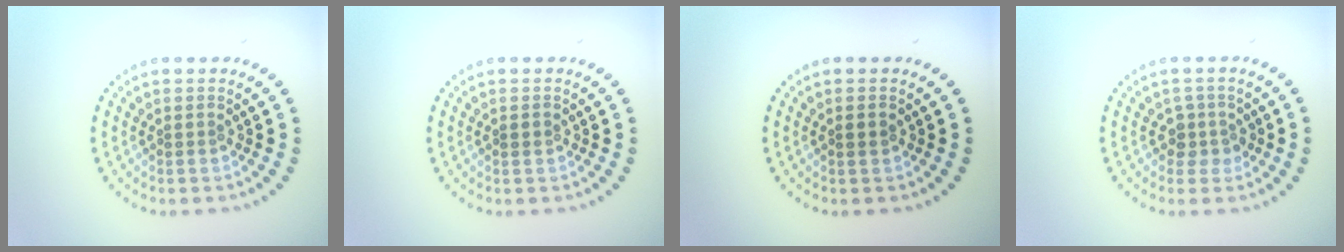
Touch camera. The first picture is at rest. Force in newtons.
{"total": 0.9, "press": 0.9, "slide": 0.1}
{"total": 0.8, "press": 0.8, "slide": 0.1}
{"total": 2.0, "press": 1.6, "slide": 1.1}